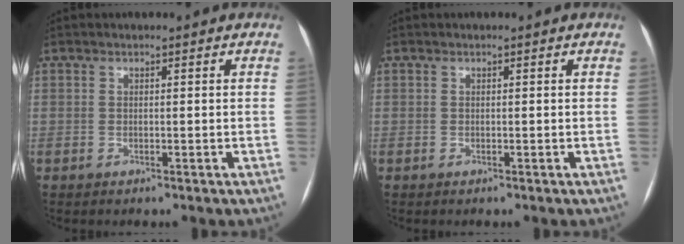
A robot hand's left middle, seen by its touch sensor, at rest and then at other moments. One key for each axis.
{"total": 0.0}